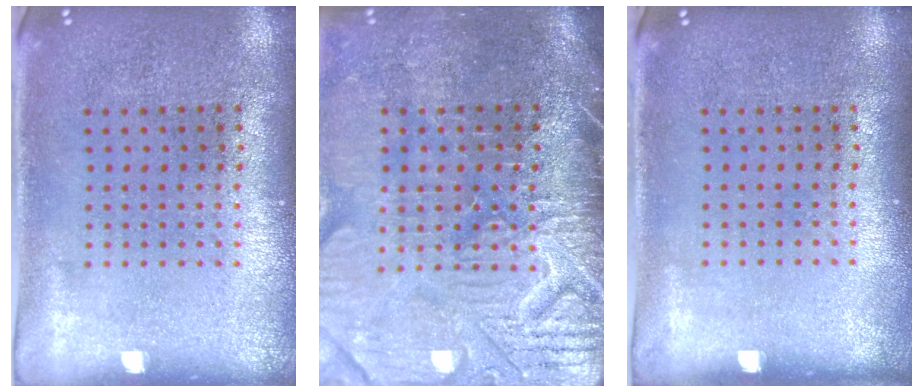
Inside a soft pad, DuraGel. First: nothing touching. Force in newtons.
{"total": 4.6, "press": 4.0, "slide": 2.2}
{"total": 0.0}